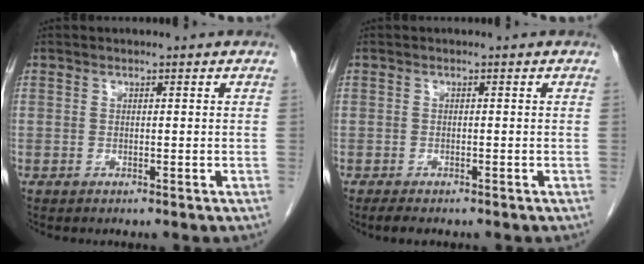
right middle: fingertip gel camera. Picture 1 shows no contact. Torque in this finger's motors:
{"motor_torque": [0.29, -0.52, -0.08, -0.01]}